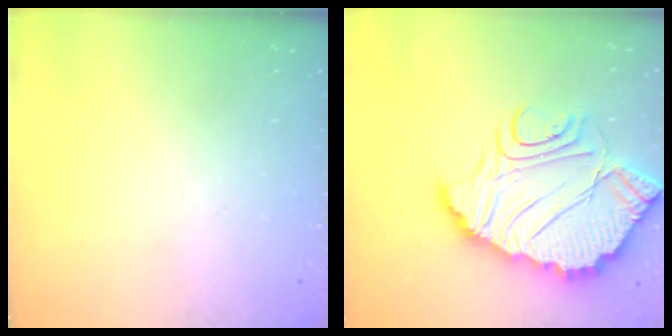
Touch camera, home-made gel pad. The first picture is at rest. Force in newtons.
{"total": 18.5, "press": 18.4, "slide": 1.6}